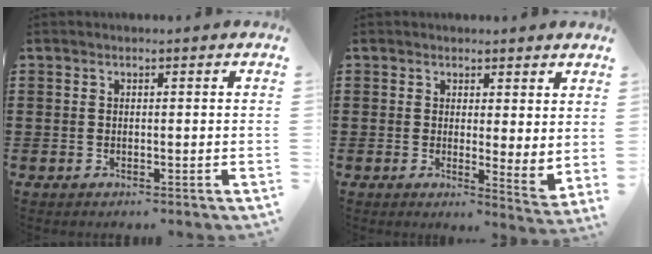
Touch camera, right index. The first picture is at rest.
{"total": 2.3, "force": [2.2, 0.3, 0.7], "torque": [-0.018, -0.008, 0.038]}